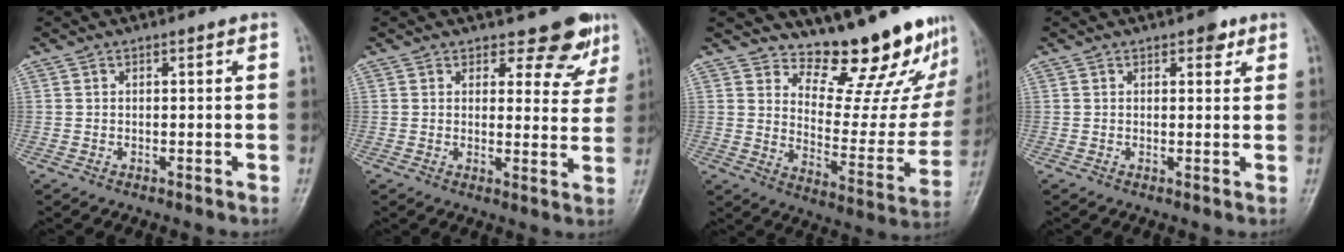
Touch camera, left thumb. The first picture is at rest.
{"total": 6.9, "force": [5.5, 3.5, 2.2], "torque": [0.005, -0.042, 0.059]}
{"total": 18.7, "force": [16.0, 5.9, 7.7], "torque": [-0.050, -0.149, 0.210]}
{"total": 2.7, "force": [1.6, 1.5, 1.5], "torque": [-0.006, -0.005, 0.018]}